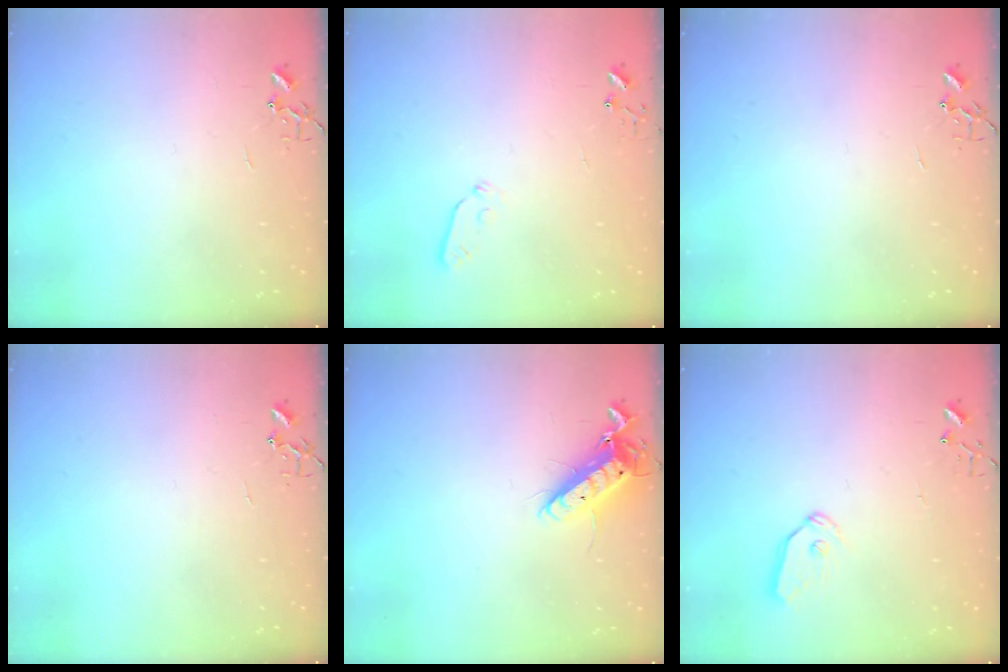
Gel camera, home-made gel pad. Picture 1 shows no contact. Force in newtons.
{"total": 3.9, "press": 3.8, "slide": 0.8}
{"total": 0.0}
{"total": 0.0}
{"total": 12.3, "press": 12.2, "slide": 1.7}
{"total": 7.2, "press": 7.2, "slide": 0.4}